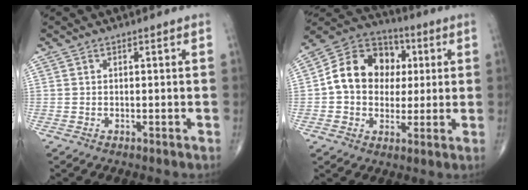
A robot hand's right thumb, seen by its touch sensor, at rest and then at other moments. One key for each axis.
{"total": 14.9, "fx": 1.6, "fy": 12.1, "fz": 8.5, "tx": -0.106, "ty": 0.022, "tz": 0.018}